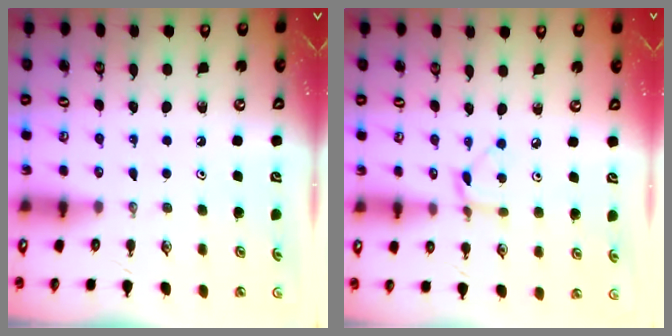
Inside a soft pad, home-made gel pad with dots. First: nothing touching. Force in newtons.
{"total": 3.7, "press": 3.7, "slide": 0.1}